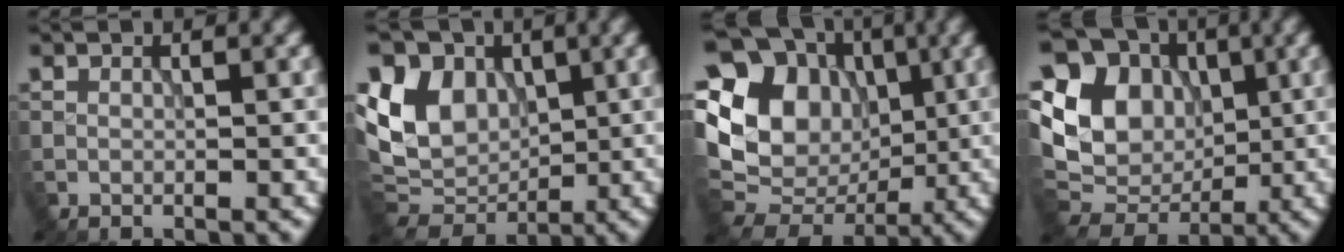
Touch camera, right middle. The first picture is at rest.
{"total": 9.4, "force": [1.7, 7.5, 5.5], "torque": [-0.110, 0.008, 0.022]}
{"total": 14.0, "force": [1.6, 11.9, 7.2], "torque": [-0.151, 0.022, 0.017]}
{"total": 10.1, "force": [1.6, 8.5, 5.2], "torque": [-0.108, 0.005, 0.020]}